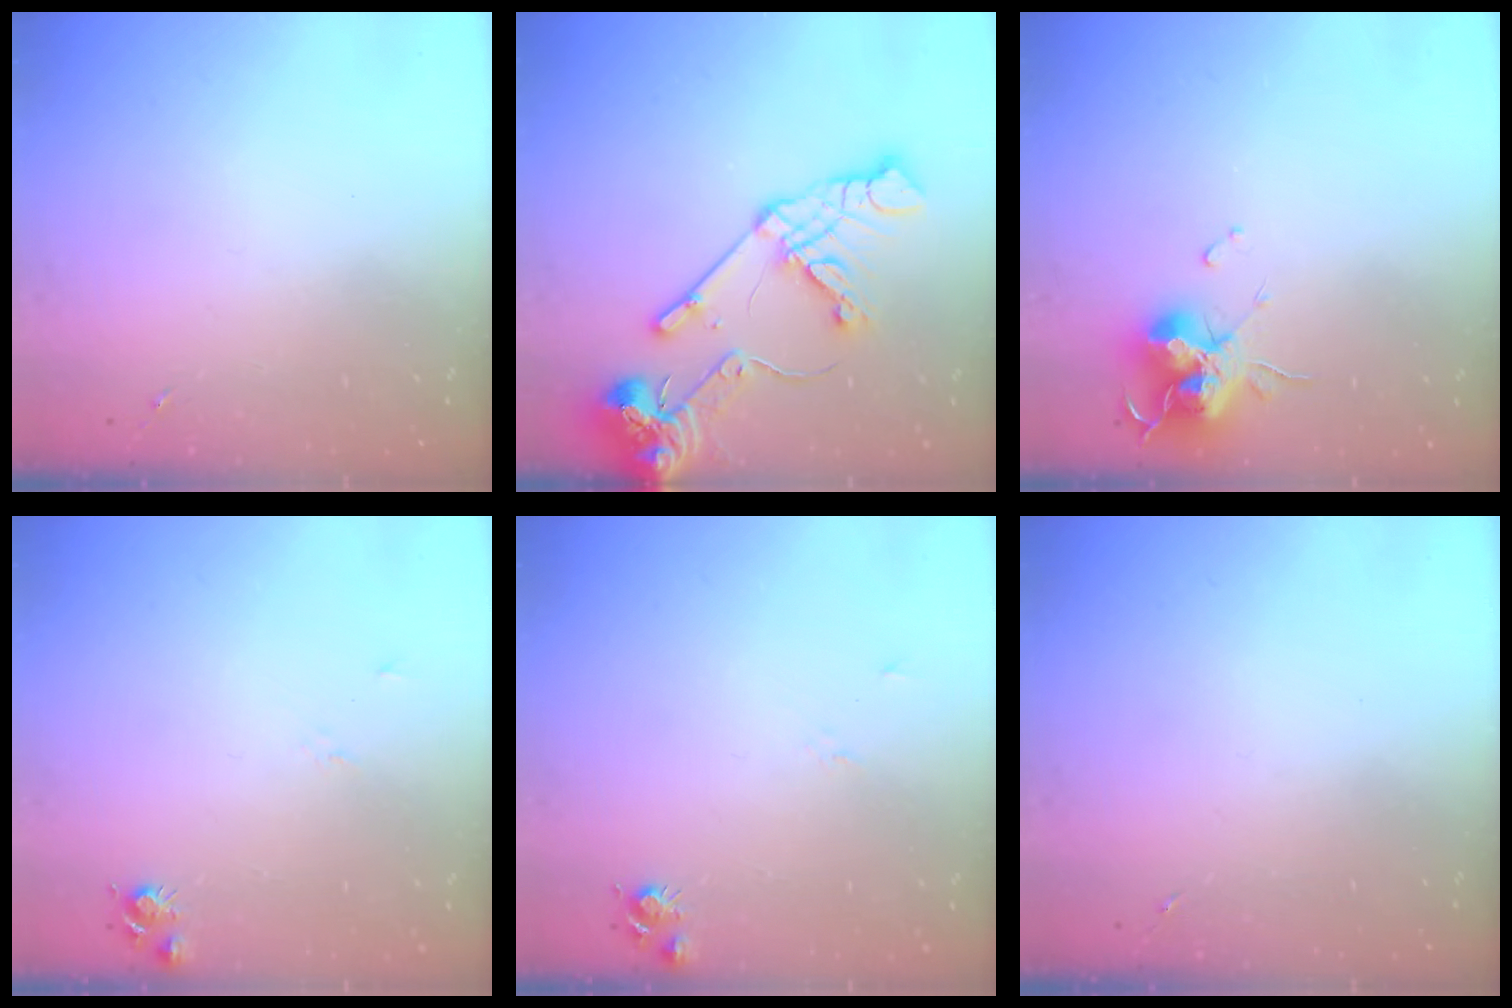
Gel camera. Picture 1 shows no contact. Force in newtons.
{"total": 17.1, "press": 16.9, "slide": 2.3}
{"total": 15.2, "press": 15.1, "slide": 2.0}
{"total": 6.5, "press": 6.5, "slide": 0.8}
{"total": 6.5, "press": 6.5, "slide": 0.8}
{"total": 0.0}